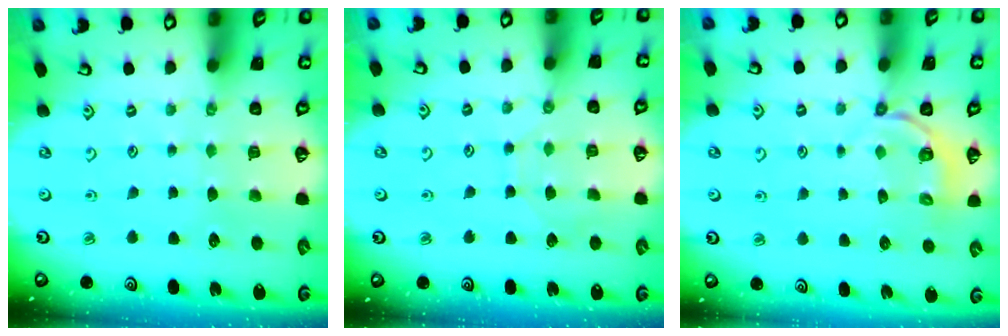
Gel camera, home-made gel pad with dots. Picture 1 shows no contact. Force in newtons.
{"total": 3.0, "press": 2.9, "slide": 0.4}
{"total": 4.3, "press": 3.3, "slide": 2.7}